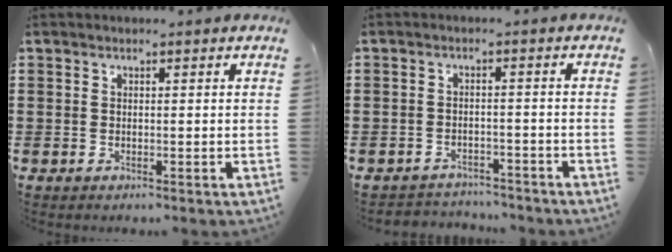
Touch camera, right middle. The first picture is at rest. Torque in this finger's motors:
{"motor_torque": [0.20, 0.04, -0.04, -0.04]}